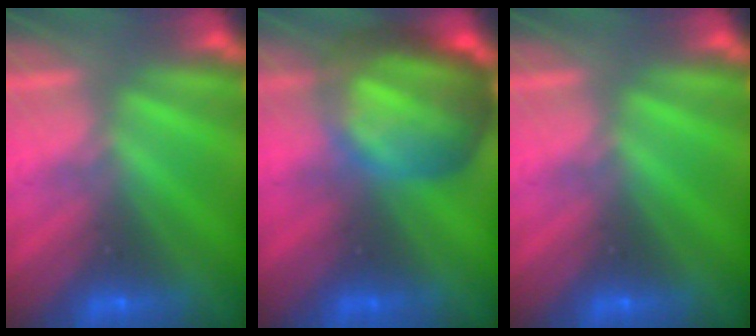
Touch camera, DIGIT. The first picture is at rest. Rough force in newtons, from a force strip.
{"total": 7.5}
{"total": 0.0}